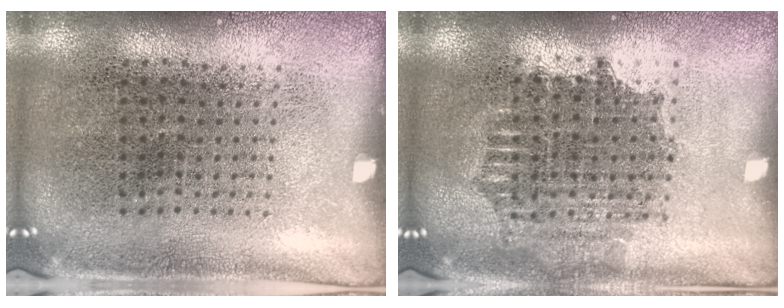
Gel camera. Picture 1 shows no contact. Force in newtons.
{"total": 1.6, "press": 1.3, "slide": 0.8}